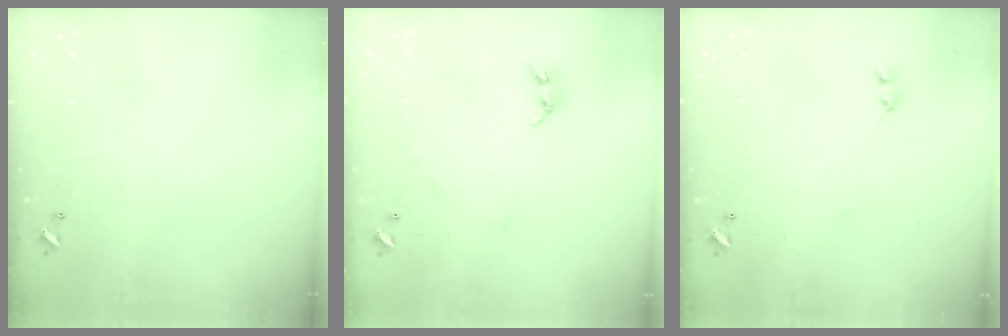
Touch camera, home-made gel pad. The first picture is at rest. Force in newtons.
{"total": 3.8, "press": 3.7, "slide": 0.9}
{"total": 2.2, "press": 2.1, "slide": 0.6}